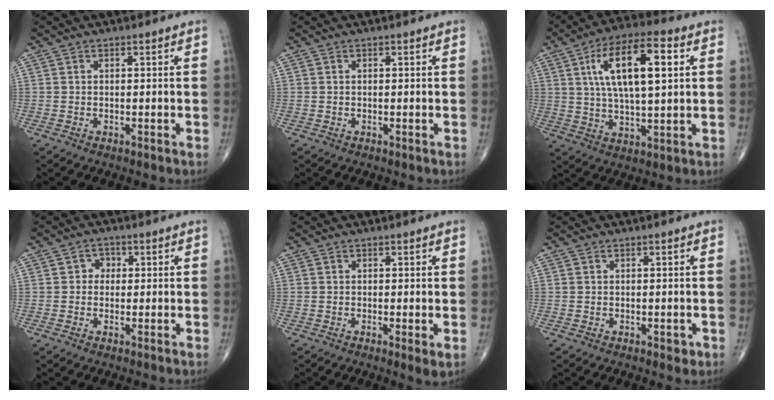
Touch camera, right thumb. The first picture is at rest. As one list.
[{"total": 0.0}, {"total": 16.1, "force": [4.5, 6.0, 14.2], "torque": [-0.242, 0.005, 0.074]}, {"total": 2.5, "force": [0.3, 2.3, 1.0], "torque": [0.004, 0.006, -0.004]}, {"total": 1.9, "force": [-0.2, 0.4, 1.9], "torque": [-0.036, -0.009, -0.008]}, {"total": 1.2, "force": [-0.4, 0.8, 0.9], "torque": [-0.005, -0.001, -0.005]}]